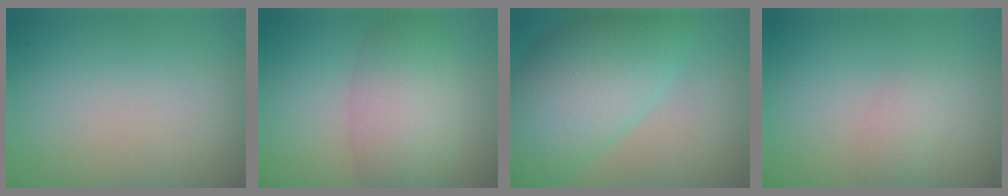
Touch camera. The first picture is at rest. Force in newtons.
{"total": 5.4, "press": 5.4, "slide": 0.2}
{"total": 10.1, "press": 10.1, "slide": 0.3}
{"total": 1.5, "press": 1.5, "slide": 0.1}